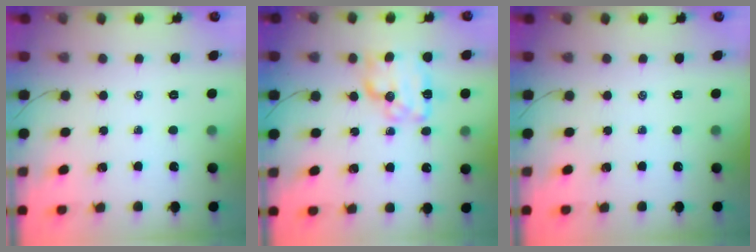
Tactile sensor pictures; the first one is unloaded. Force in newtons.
{"total": 11.1, "press": 11.1, "slide": 0.4}
{"total": 0.0}